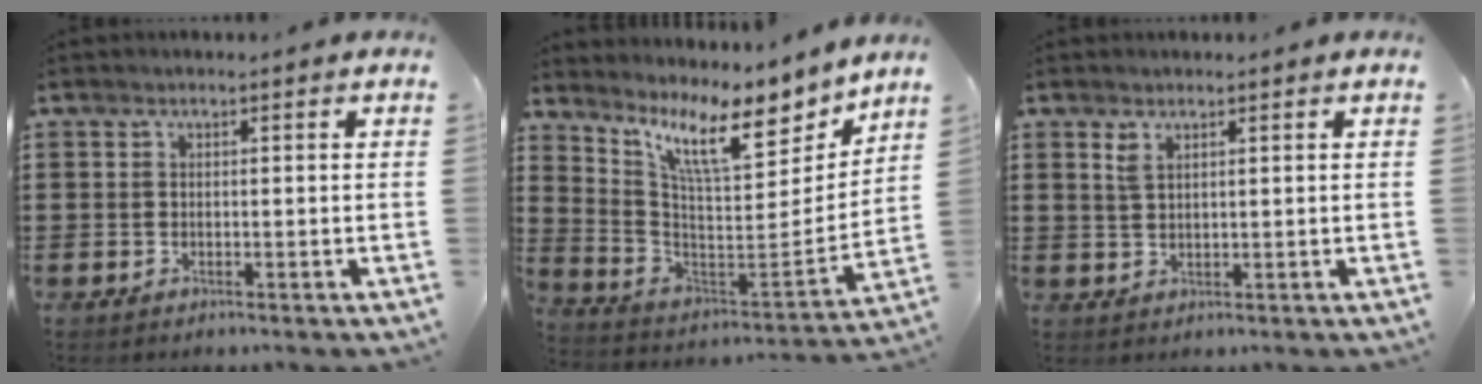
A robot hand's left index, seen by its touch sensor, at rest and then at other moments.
{"total": 11.4, "force": [7.9, 2.5, 7.8], "torque": [-0.166, -0.051, 0.128]}
{"total": 2.0, "force": [1.1, 0.7, 1.5], "torque": [-0.033, 0.002, 0.020]}